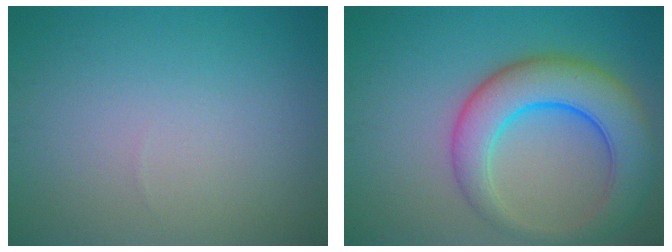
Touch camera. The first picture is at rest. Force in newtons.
{"total": 8.1, "press": 8.0, "slide": 0.5}